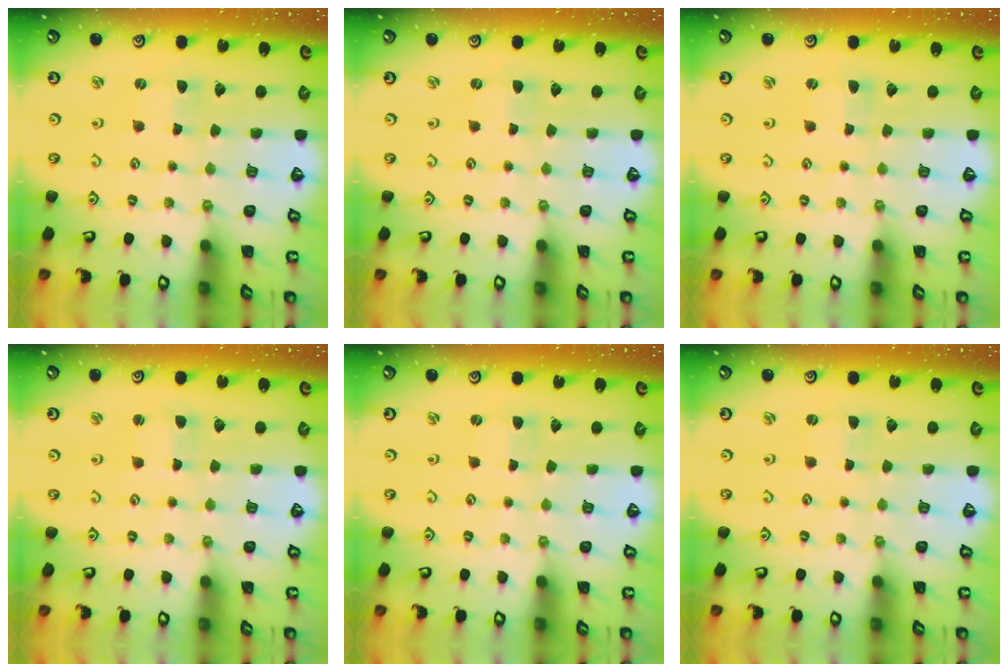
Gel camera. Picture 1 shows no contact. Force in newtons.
{"total": 0.0}
{"total": 0.0}
{"total": 2.2, "press": 2.2, "slide": 0.2}
{"total": 0.0}
{"total": 0.0}